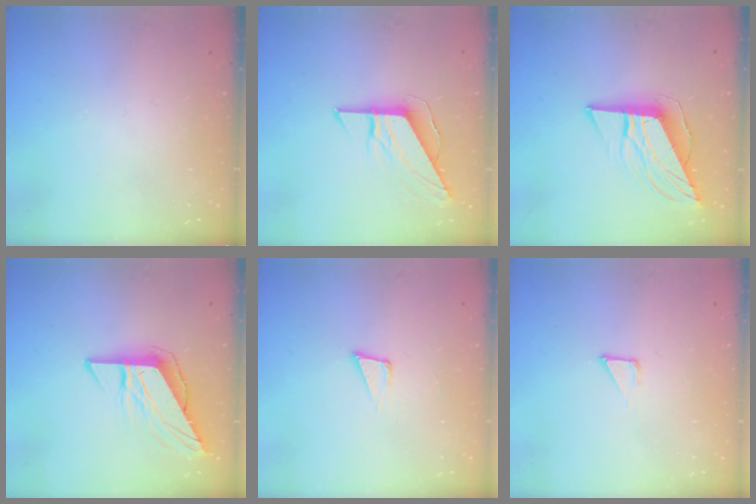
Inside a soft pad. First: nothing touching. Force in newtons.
{"total": 8.3, "press": 8.3, "slide": 0.7}
{"total": 12.4, "press": 12.3, "slide": 1.5}
{"total": 9.3, "press": 9.3, "slide": 0.5}
{"total": 3.9, "press": 2.6, "slide": 2.9}
{"total": 2.7, "press": 2.7, "slide": 0.3}